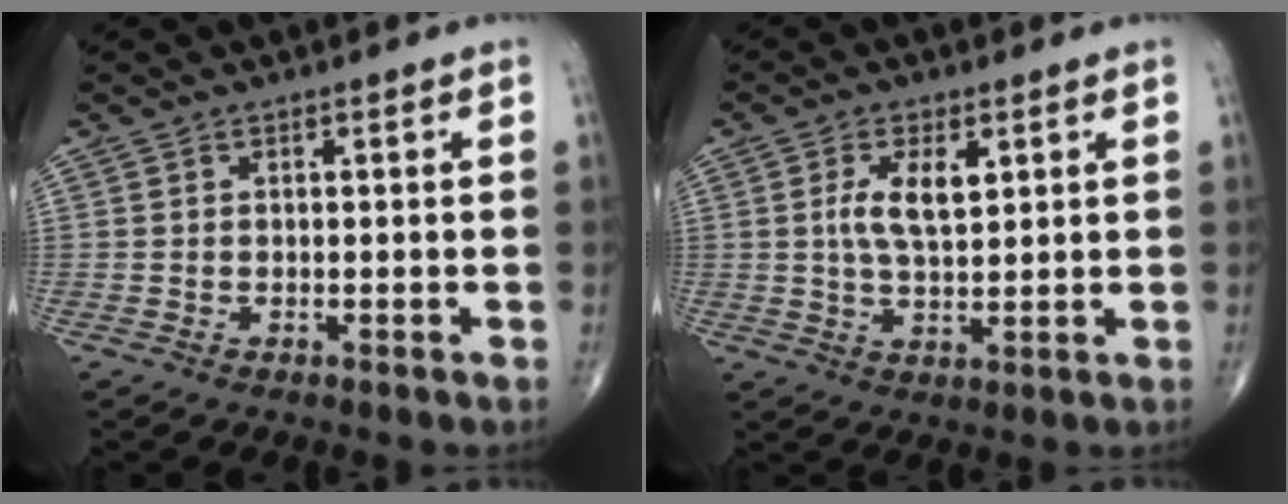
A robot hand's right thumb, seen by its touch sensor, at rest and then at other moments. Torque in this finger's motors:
{"motor_torque": [0.02, 0.02, 0.46, 0.02, 0.12]}